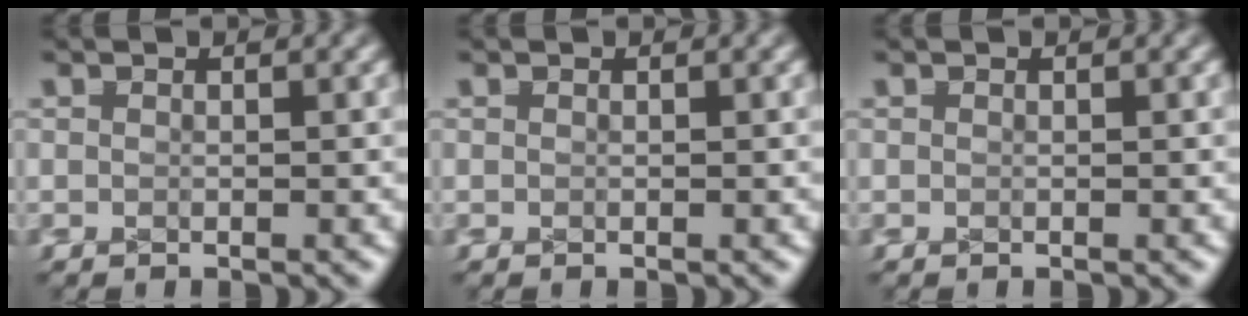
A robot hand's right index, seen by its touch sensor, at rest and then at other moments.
{"total": 0.0}
{"total": 0.0}